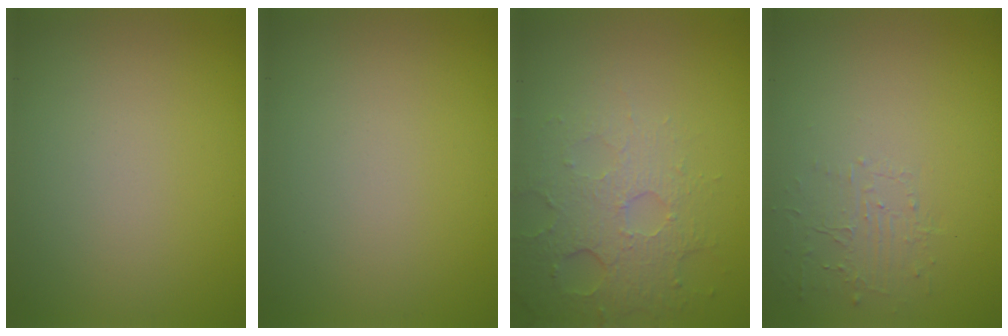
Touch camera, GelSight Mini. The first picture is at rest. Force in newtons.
{"total": 0.0}
{"total": 4.9, "press": 3.2, "slide": 3.6}
{"total": 1.5, "press": 0.1, "slide": 1.5}